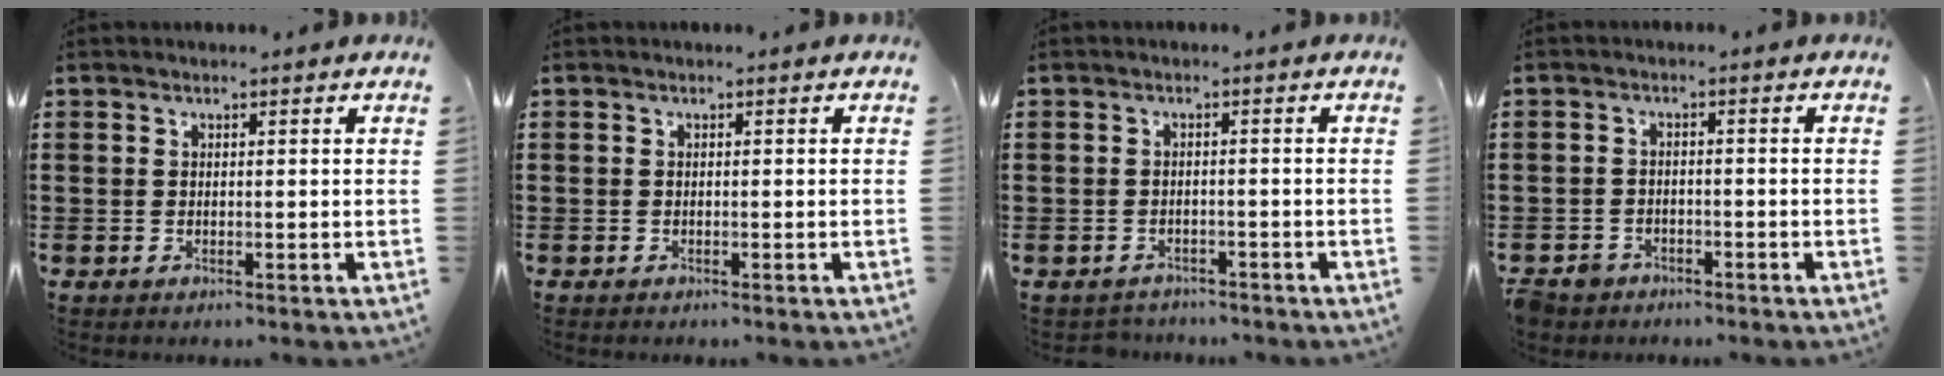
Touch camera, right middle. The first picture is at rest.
{"total": 0.0}
{"total": 1.6, "force": [-1.6, 0.3, -0.2], "torque": [-0.004, -0.002, -0.037]}
{"total": 2.3, "force": [-2.2, 0.8, -0.1], "torque": [-0.011, -0.002, -0.052]}